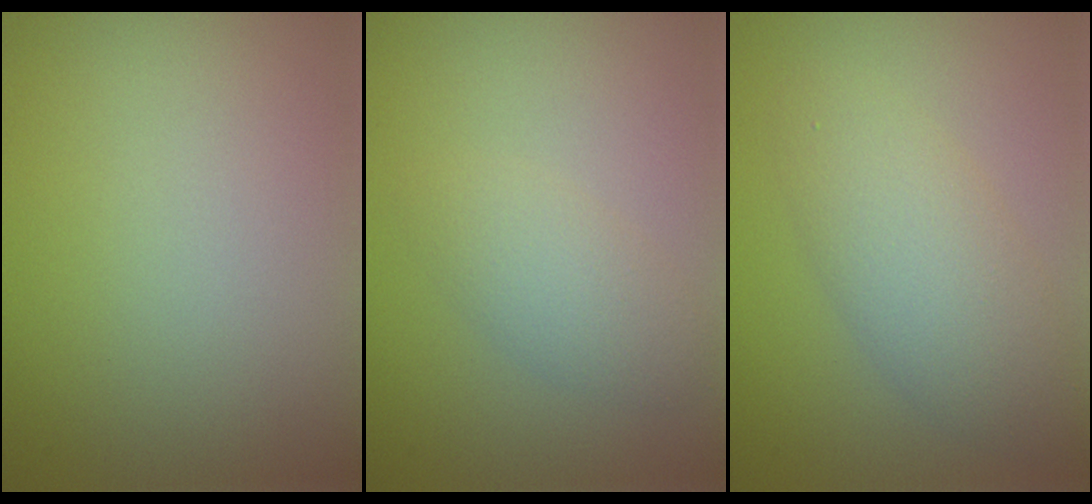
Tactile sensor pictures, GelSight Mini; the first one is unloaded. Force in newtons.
{"total": 2.3, "press": 2.3, "slide": 0.1}
{"total": 4.2, "press": 4.2, "slide": 0.2}